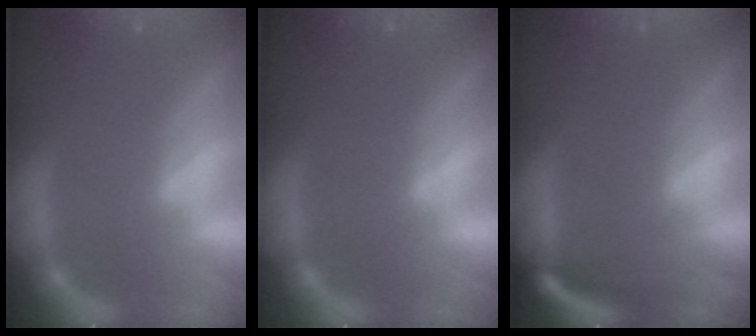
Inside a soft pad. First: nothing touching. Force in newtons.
{"total": 0.0}
{"total": 6.0}